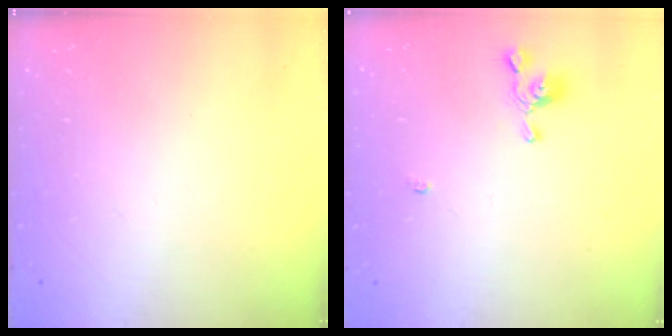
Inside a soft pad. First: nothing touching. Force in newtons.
{"total": 2.6, "press": 2.6, "slide": 0.3}